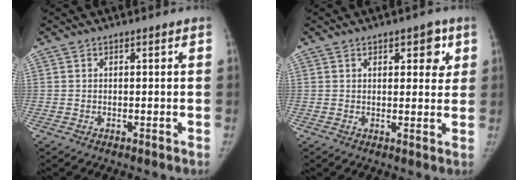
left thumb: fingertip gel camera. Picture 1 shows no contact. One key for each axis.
{"total": 5.8, "fx": 2.6, "fy": 2.8, "fz": 4.3, "tx": -0.027, "ty": -0.010, "tz": 0.030}